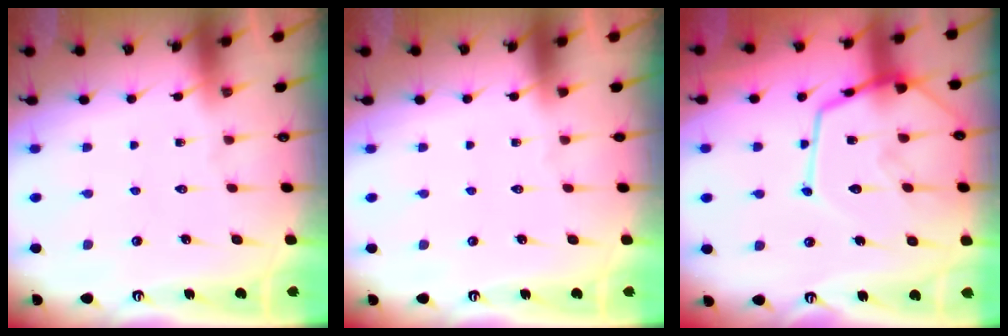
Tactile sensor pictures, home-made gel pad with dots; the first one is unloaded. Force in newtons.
{"total": 0.0}
{"total": 18.4, "press": 18.3, "slide": 1.7}